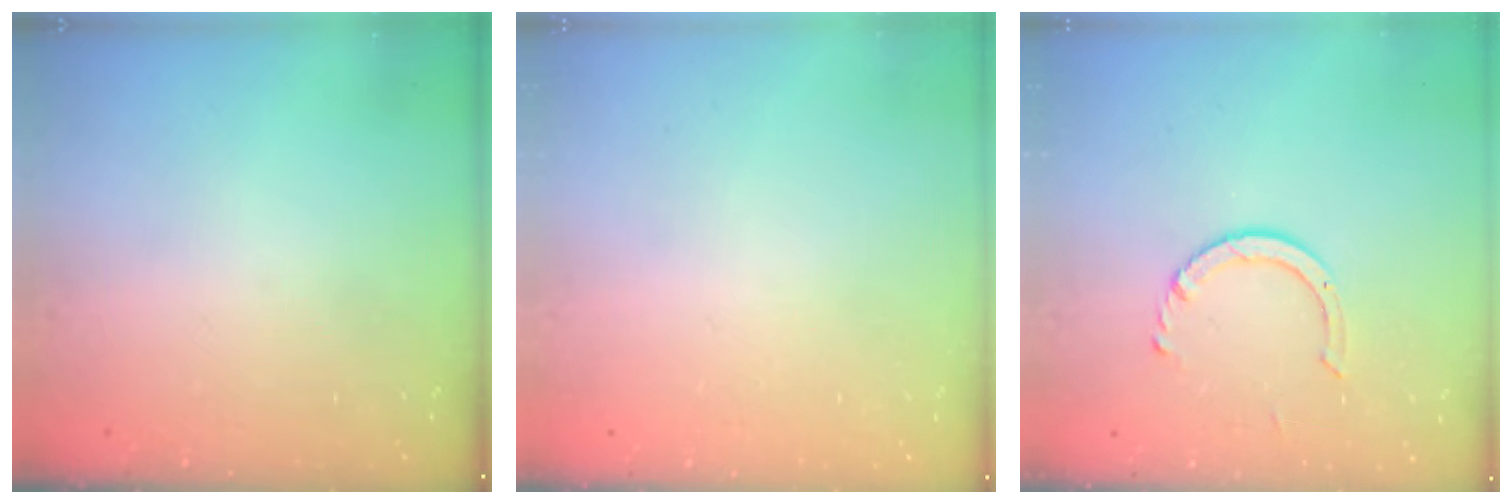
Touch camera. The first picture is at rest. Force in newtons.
{"total": 2.6, "press": 2.6, "slide": 0.2}
{"total": 4.2, "press": 4.2, "slide": 0.3}